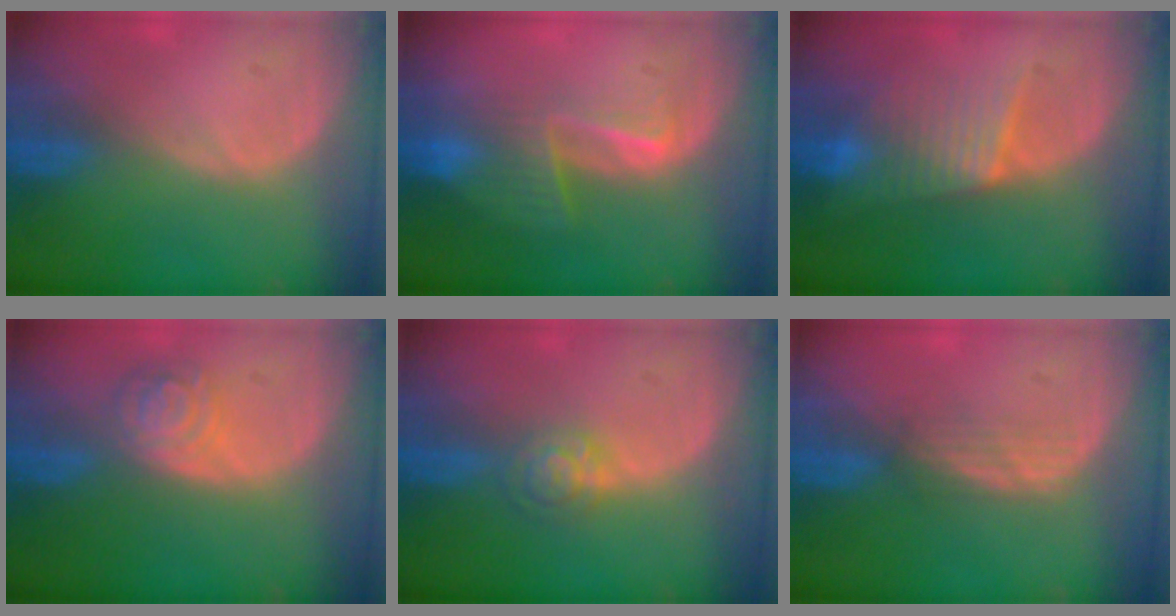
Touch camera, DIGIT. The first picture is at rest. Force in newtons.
{"total": 6.6, "press": 5.6, "slide": 3.5}
{"total": 6.4, "press": 6.3, "slide": 0.7}
{"total": 5.3, "press": 4.8, "slide": 2.4}
{"total": 4.0, "press": 3.7, "slide": 1.5}
{"total": 2.4, "press": 2.3, "slide": 0.6}